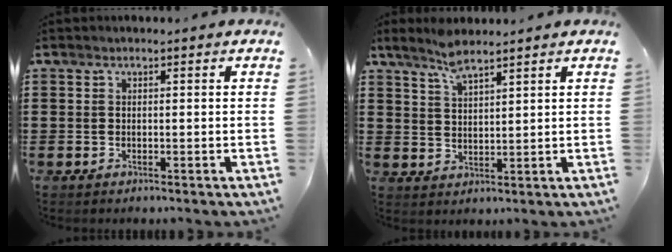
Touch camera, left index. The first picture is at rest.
{"total": 4.2, "force": [3.4, 1.2, 2.2], "torque": [-0.053, -0.001, 0.062]}